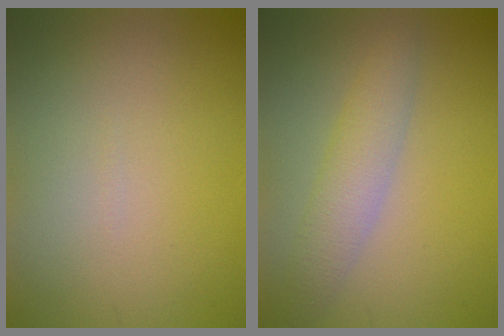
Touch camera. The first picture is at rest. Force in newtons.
{"total": 3.3, "press": 3.3, "slide": 0.1}